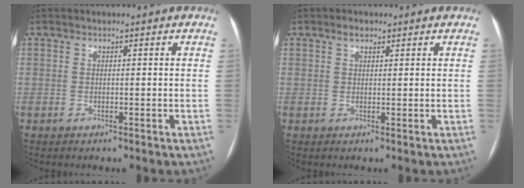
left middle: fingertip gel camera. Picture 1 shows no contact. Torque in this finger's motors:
{"motor_torque": [0.17, -0.15, -0.05, 0.00]}